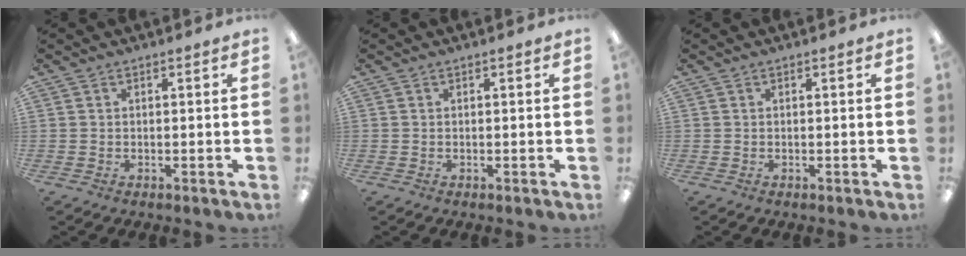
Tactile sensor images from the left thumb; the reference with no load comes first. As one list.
[{"total": 0.0}, {"total": 0.0}]